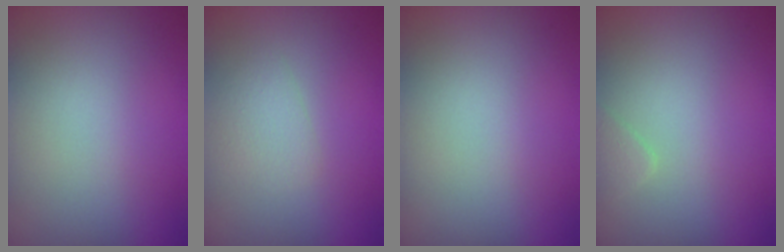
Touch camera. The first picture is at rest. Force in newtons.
{"total": 1.4, "press": 1.4, "slide": 0.1}
{"total": 0.0}
{"total": 0.9, "press": 0.9, "slide": 0.1}